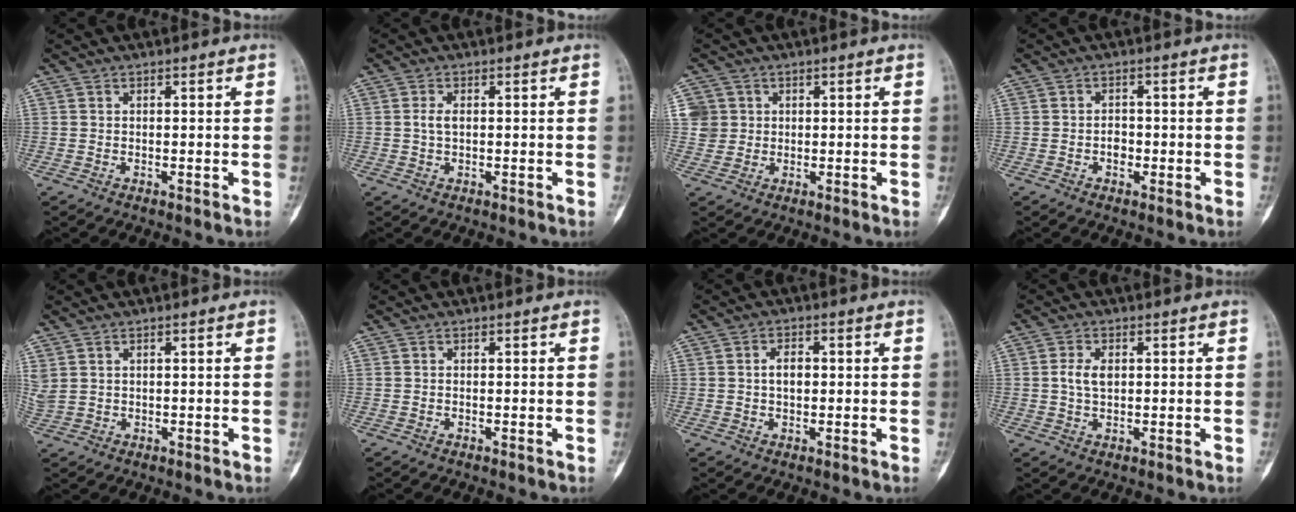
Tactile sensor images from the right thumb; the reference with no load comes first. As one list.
[{"total": 2.0, "force": [0.2, 1.2, 1.7], "torque": [-0.037, 0.001, 0.003]}, {"total": 4.2, "force": [1.1, 4.0, 0.3], "torque": [0.021, -0.001, 0.019]}, {"total": 2.1, "force": [-0.6, 1.7, 1.1], "torque": [-0.007, 0.007, -0.015]}, {"total": 3.0, "force": [1.3, 2.1, 1.7], "torque": [-0.054, 0.003, 0.038]}, {"total": 0.0}, {"total": 3.1, "force": [0.2, 1.9, 2.5], "torque": [-0.039, 0.005, 0.001]}, {"total": 3.7, "force": [0.5, 2.2, 2.8], "torque": [-0.055, 0.001, 0.011]}]